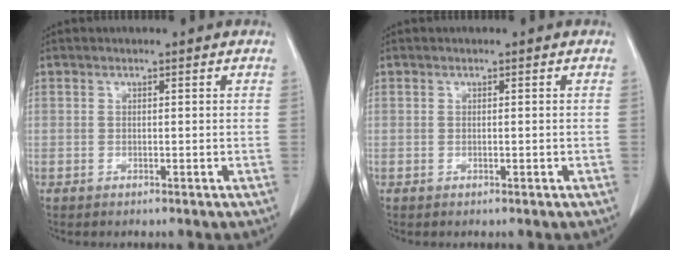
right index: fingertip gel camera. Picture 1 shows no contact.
{"total": 0.7, "force": [-0.2, 0.3, 0.6], "torque": [-0.020, 0.003, 0.001]}